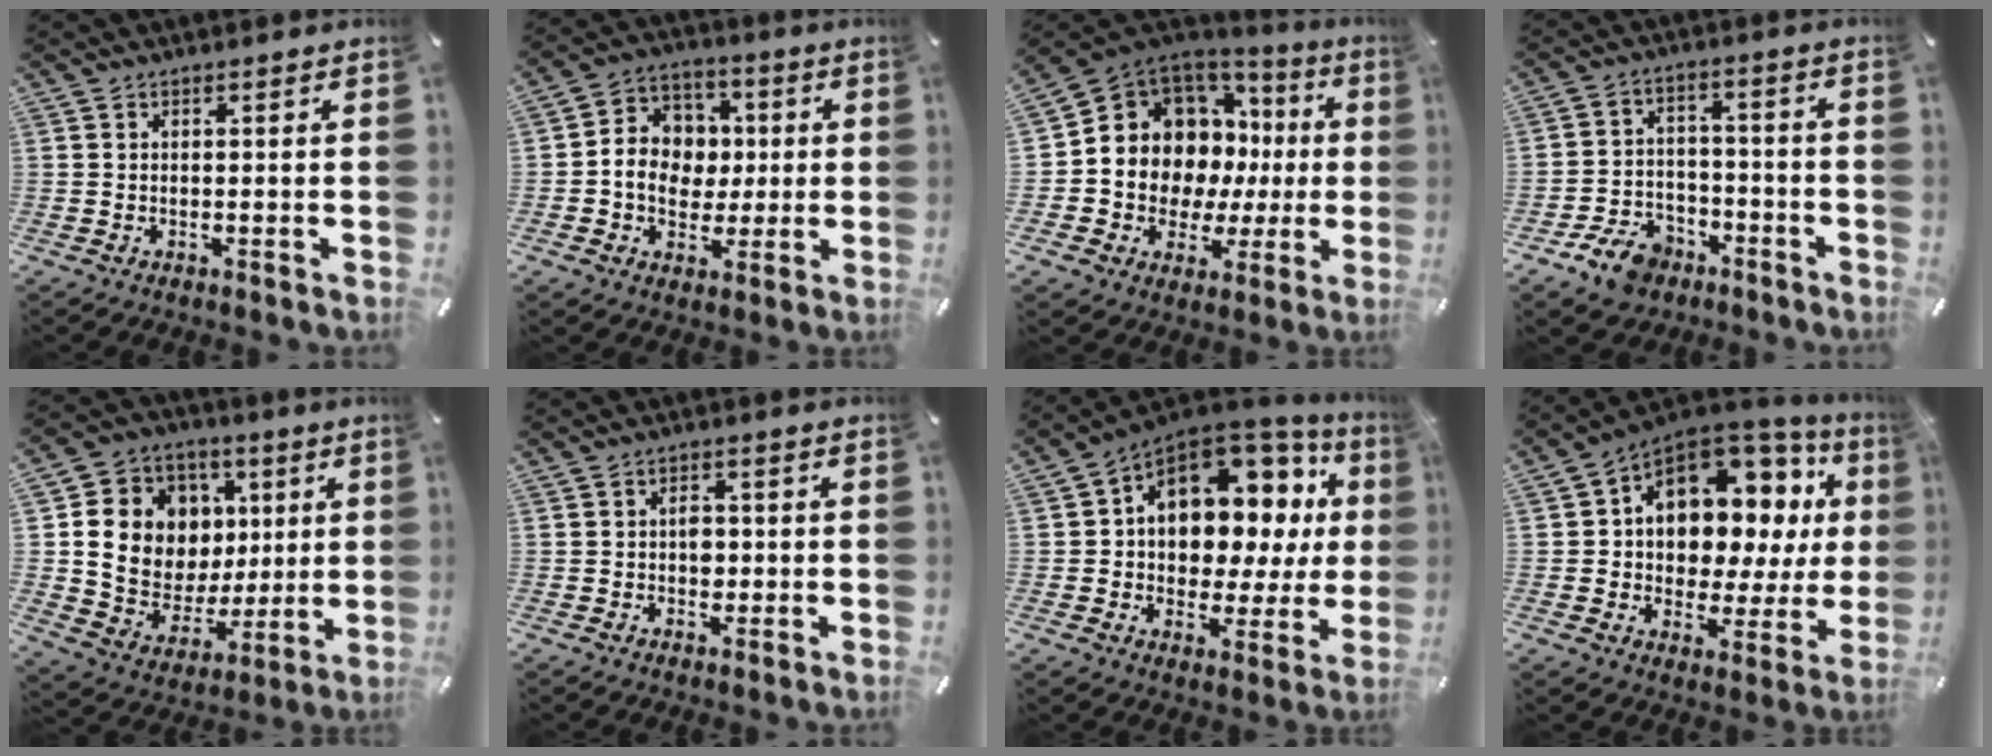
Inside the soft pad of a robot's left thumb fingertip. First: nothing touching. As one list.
[{"total": 10.0, "force": [-0.8, 9.1, 3.9], "torque": [-0.071, 0.014, -0.011]}, {"total": 10.4, "force": [3.0, 9.5, 3.1], "torque": [-0.058, -0.063, 0.068]}, {"total": 9.4, "force": [-6.1, 6.2, 3.5], "torque": [-0.067, 0.046, -0.109]}, {"total": 14.2, "force": [2.9, 13.1, 4.9], "torque": [-0.077, -0.014, 0.069]}, {"total": 3.5, "force": [-0.3, 2.7, 2.2], "torque": [-0.019, -0.004, -0.013]}, {"total": 13.0, "force": [5.7, 9.4, 6.9], "torque": [-0.100, -0.055, 0.102]}, {"total": 12.5, "force": [5.7, 9.2, 6.4], "torque": [-0.092, -0.061, 0.102]}]